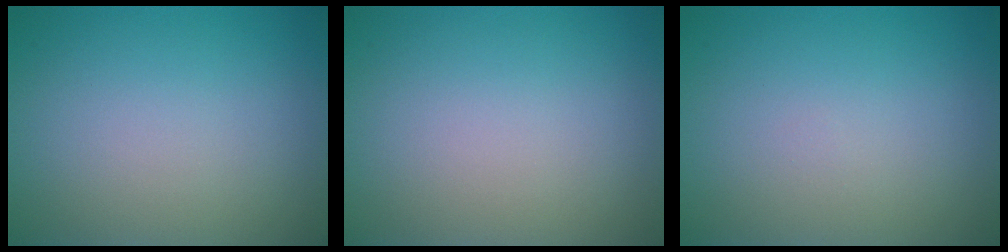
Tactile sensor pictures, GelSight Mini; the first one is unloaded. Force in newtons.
{"total": 0.0}
{"total": 0.0}